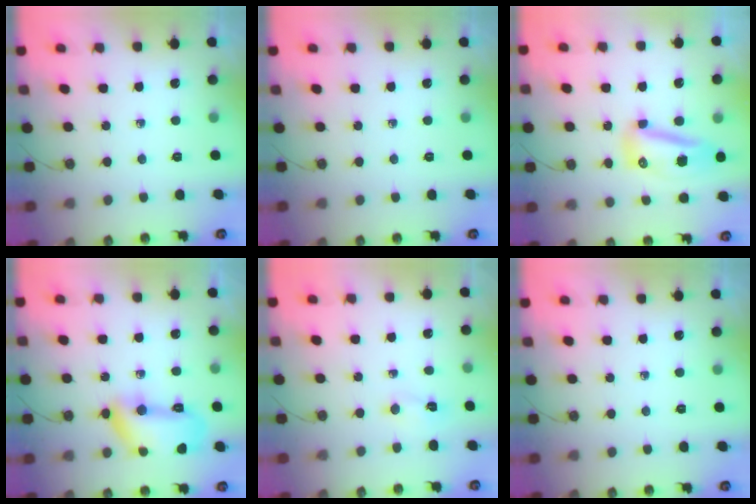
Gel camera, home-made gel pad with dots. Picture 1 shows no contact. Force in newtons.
{"total": 0.0}
{"total": 9.4, "press": 9.3, "slide": 1.1}
{"total": 14.3, "press": 14.2, "slide": 1.3}
{"total": 2.2, "press": 2.1, "slide": 0.7}
{"total": 0.0}